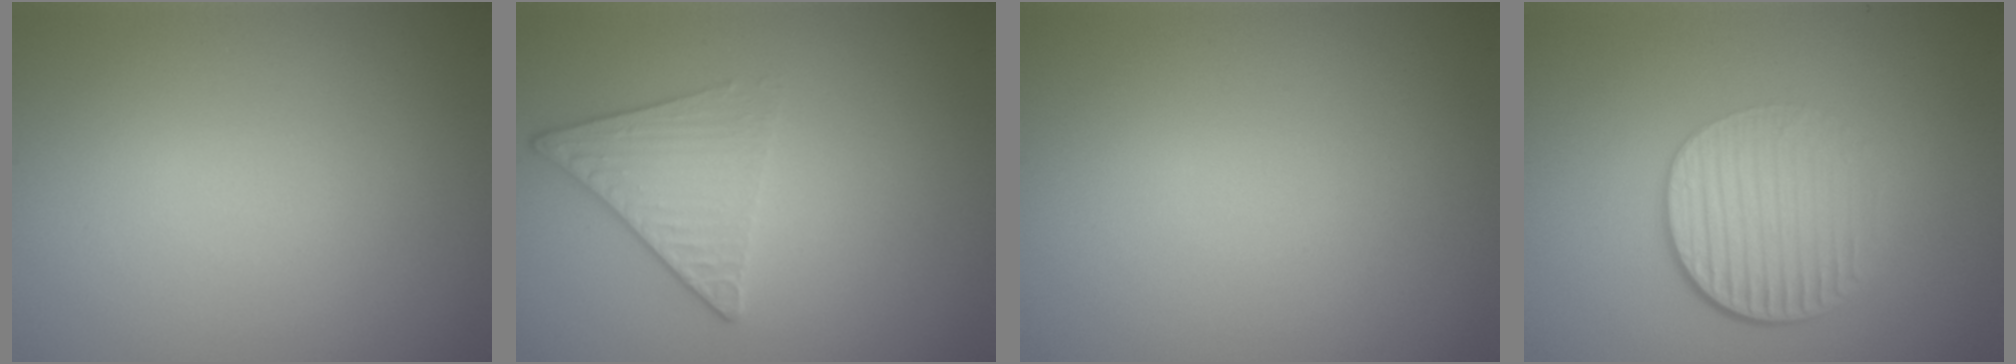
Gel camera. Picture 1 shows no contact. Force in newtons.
{"total": 3.6, "press": 2.6, "slide": 2.4}
{"total": 0.0}
{"total": 4.6, "press": 2.9, "slide": 3.6}